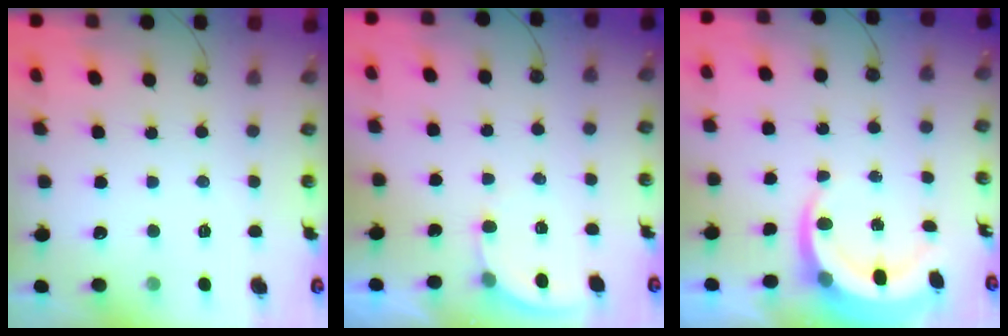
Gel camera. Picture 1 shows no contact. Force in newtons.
{"total": 2.7, "press": 2.7, "slide": 0.2}
{"total": 6.9, "press": 6.7, "slide": 1.7}